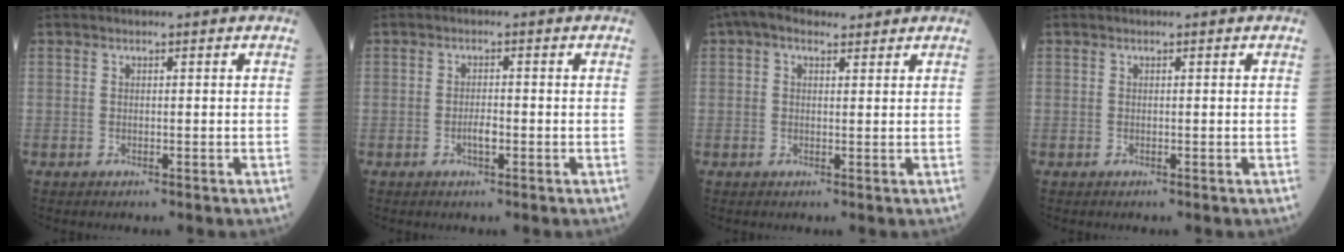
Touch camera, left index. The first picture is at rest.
{"total": 1.8, "force": [-0.6, 0.5, 1.6], "torque": [-0.030, 0.002, -0.011]}
{"total": 4.7, "force": [3.3, 2.3, 2.5], "torque": [-0.055, 0.038, 0.060]}
{"total": 0.0}